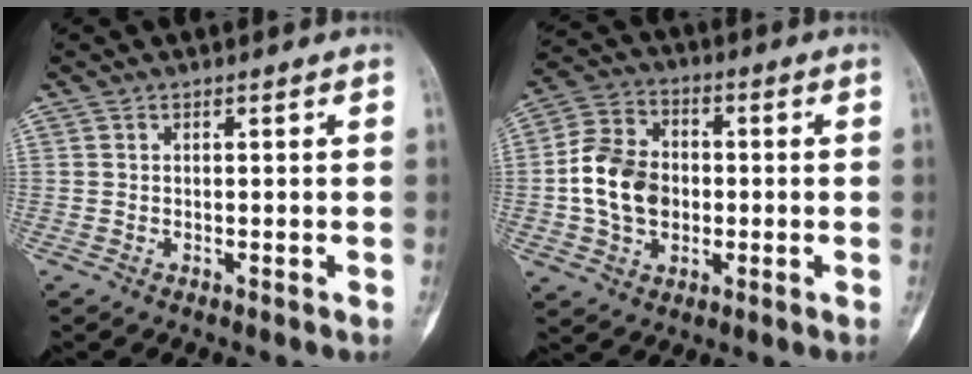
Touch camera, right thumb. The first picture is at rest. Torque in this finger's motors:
{"motor_torque": [1.45, 1.28, 0.81, -1.05, 0.31]}